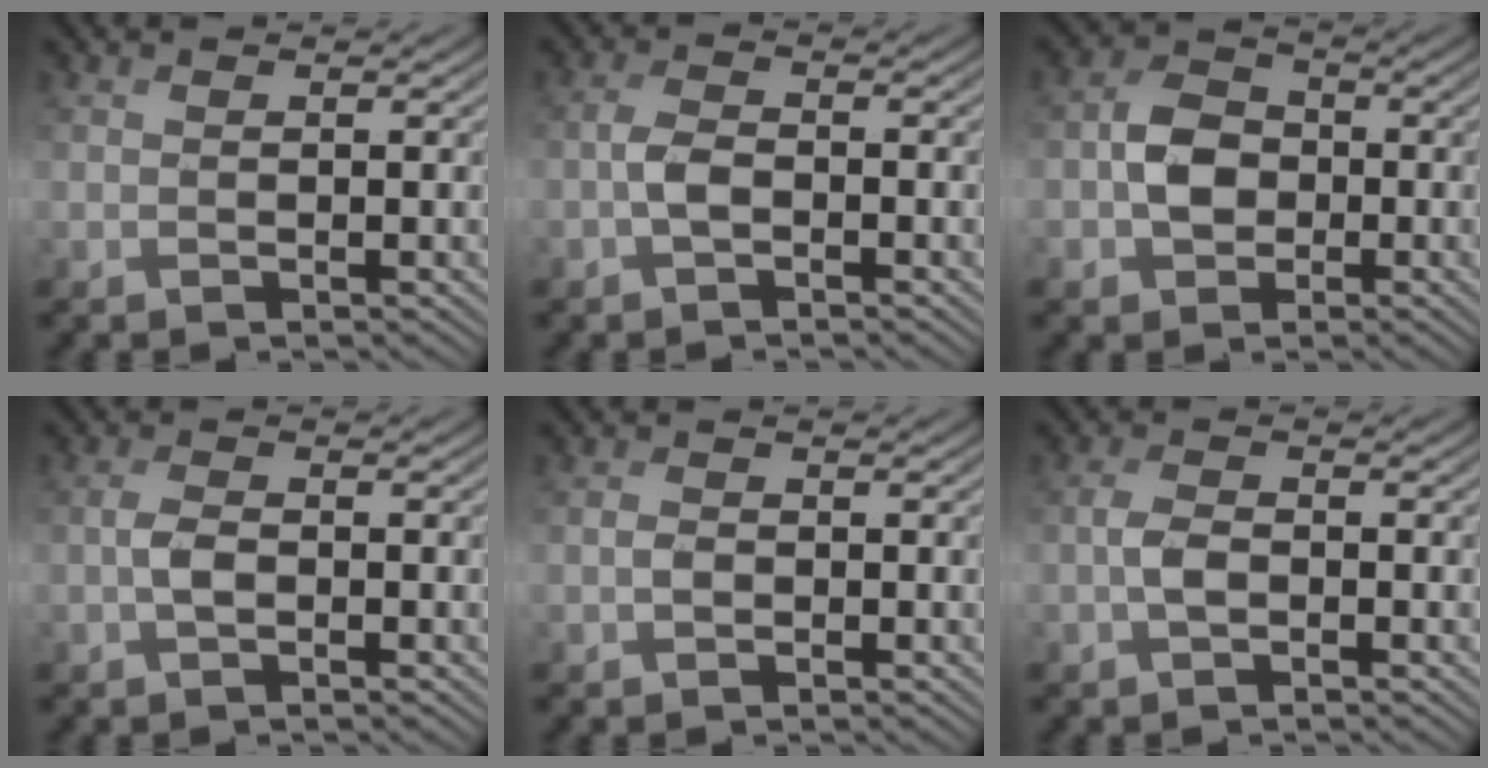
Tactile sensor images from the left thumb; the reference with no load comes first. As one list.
[{"total": 2.4, "force": [-1.1, 1.0, 1.9], "torque": [-0.041, 0.006, -0.028]}, {"total": 4.9, "force": [-1.1, 4.0, 2.6], "torque": [-0.047, 0.003, -0.027]}, {"total": 1.9, "force": [-0.7, 0.8, 1.6], "torque": [-0.035, 0.003, -0.019]}, {"total": 1.0, "force": [-0.5, 0.7, 0.6], "torque": [-0.013, 0.001, -0.012]}, {"total": 2.2, "force": [-0.9, 1.0, 1.7], "torque": [-0.038, 0.004, -0.023]}]